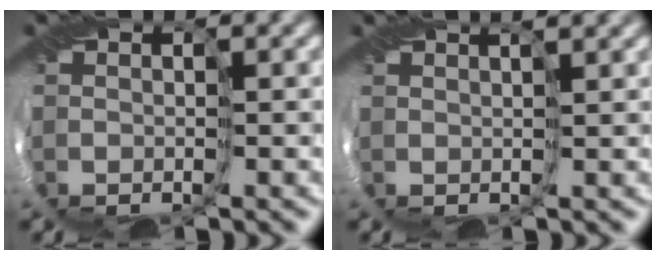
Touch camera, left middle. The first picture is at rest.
{"total": 2.8, "force": [2.3, 0.5, 1.6], "torque": [-0.019, 0.010, 0.017]}